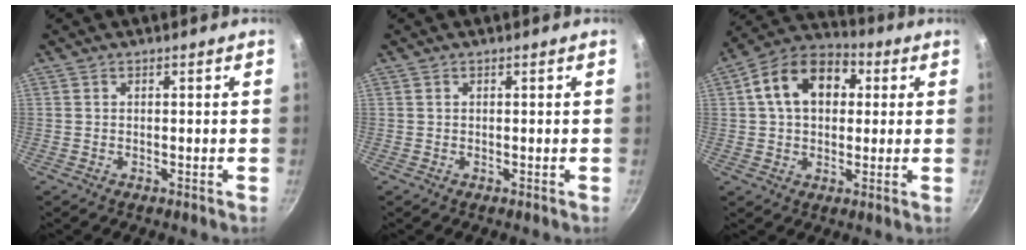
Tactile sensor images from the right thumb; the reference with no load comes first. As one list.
[{"total": 0.0}, {"total": 14.3, "force": [3.1, 10.1, 9.7], "torque": [-0.130, 0.024, 0.032]}]